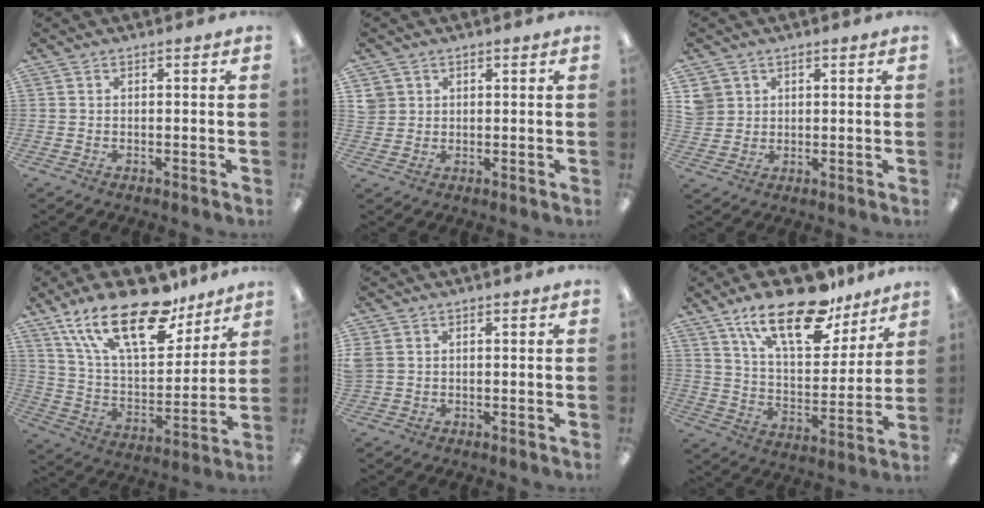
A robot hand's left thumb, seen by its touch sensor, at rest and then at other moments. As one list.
[{"total": 3.4, "force": [1.3, 3.1, 0.4], "torque": [-0.009, 0.003, 0.023]}, {"total": 4.6, "force": [1.8, 4.1, 0.5], "torque": [-0.017, 0.006, 0.034]}, {"total": 24.2, "force": [16.2, 10.0, 14.8], "torque": [-0.268, -0.090, 0.282]}, {"total": 2.6, "force": [0.8, 2.3, 1.0], "torque": [-0.021, 0.003, 0.016]}, {"total": 21.4, "force": [15.0, 8.6, 12.6], "torque": [-0.205, -0.083, 0.257]}]